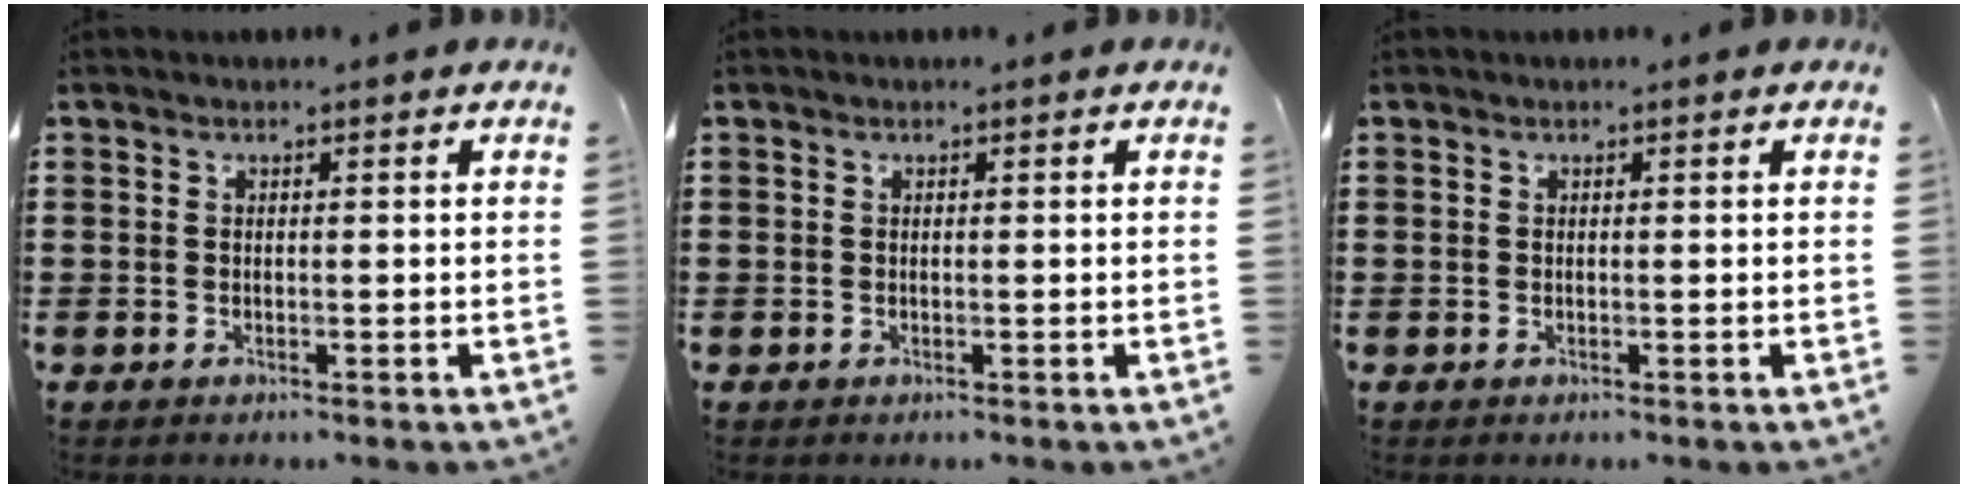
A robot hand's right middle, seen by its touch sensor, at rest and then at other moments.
{"total": 0.0}
{"total": 0.0}